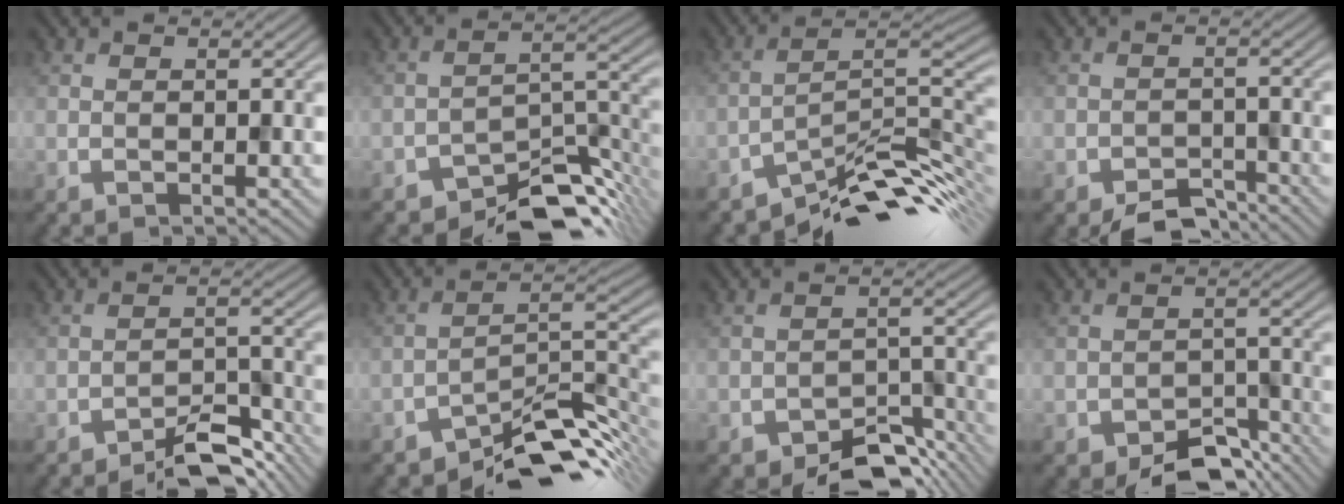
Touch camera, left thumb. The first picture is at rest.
{"total": 9.8, "force": [-7.8, 3.5, 4.8], "torque": [-0.052, -0.001, -0.139]}
{"total": 11.1, "force": [-7.9, 3.3, 7.1], "torque": [-0.099, 0.002, -0.142]}
{"total": 4.1, "force": [-3.5, 1.6, 1.5], "torque": [-0.022, -0.004, -0.060]}
{"total": 5.7, "force": [-4.6, 1.6, 3.0], "torque": [-0.039, 0.008, -0.076]}
{"total": 10.6, "force": [-8.1, 3.3, 6.0], "torque": [-0.078, 0.003, -0.153]}
{"total": 7.2, "force": [-5.5, 3.2, 3.4], "torque": [-0.041, -0.011, -0.088]}
{"total": 6.6, "force": [-4.9, 3.1, 3.1], "torque": [-0.040, -0.011, -0.078]}